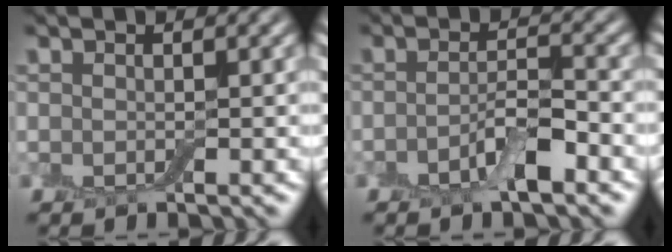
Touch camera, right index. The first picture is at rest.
{"total": 3.3, "force": [-1.7, 0.9, 2.7], "torque": [-0.048, 0.006, -0.034]}